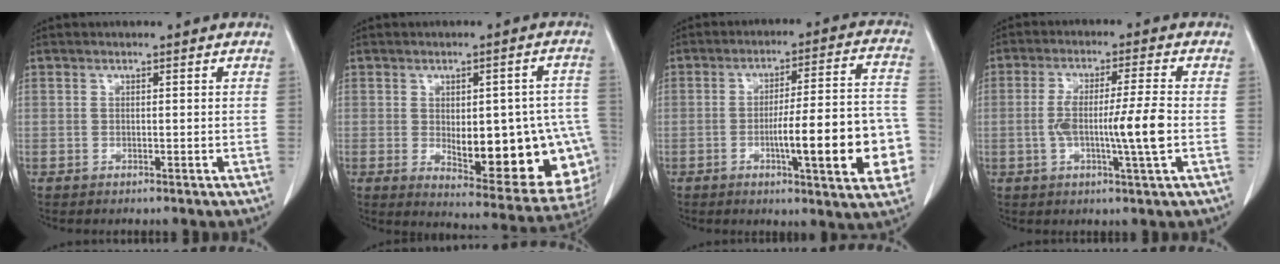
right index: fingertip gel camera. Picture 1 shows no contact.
{"total": 20.0, "force": [-3.8, 7.5, 18.1], "torque": [-0.153, 0.017, -0.022]}
{"total": 17.0, "force": [-4.5, 2.3, 16.2], "torque": [-0.183, 0.021, -0.056]}
{"total": 8.9, "force": [-1.5, -0.3, 8.8], "torque": [-0.160, -0.002, -0.027]}